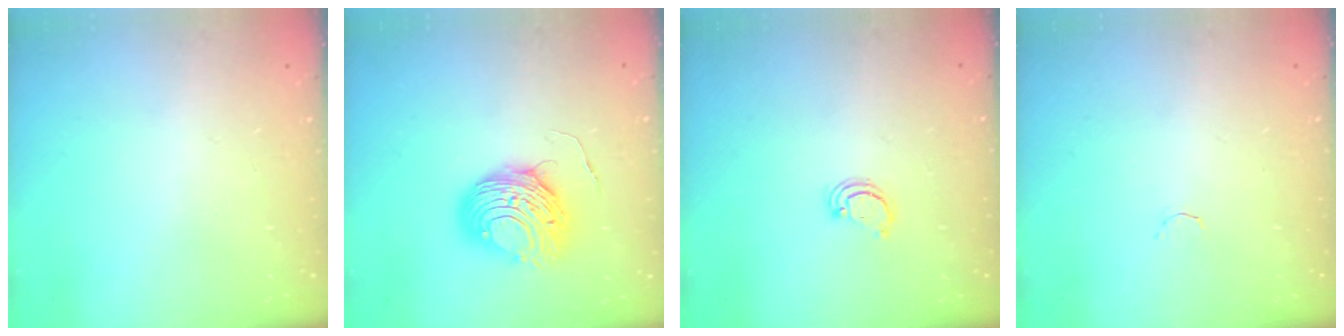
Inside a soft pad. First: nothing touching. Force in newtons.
{"total": 8.7, "press": 8.7, "slide": 0.9}
{"total": 2.6, "press": 2.6, "slide": 0.2}
{"total": 1.7, "press": 1.6, "slide": 0.5}